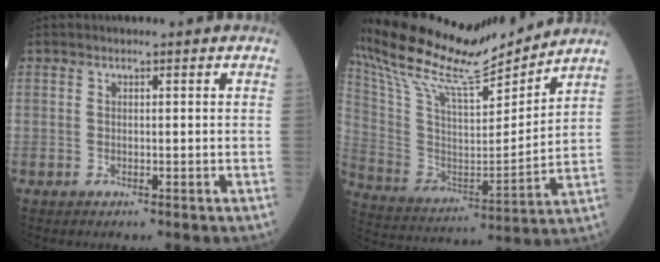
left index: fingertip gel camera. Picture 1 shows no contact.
{"total": 20.2, "force": [18.6, 1.7, 7.6], "torque": [-0.171, -0.015, 0.325]}